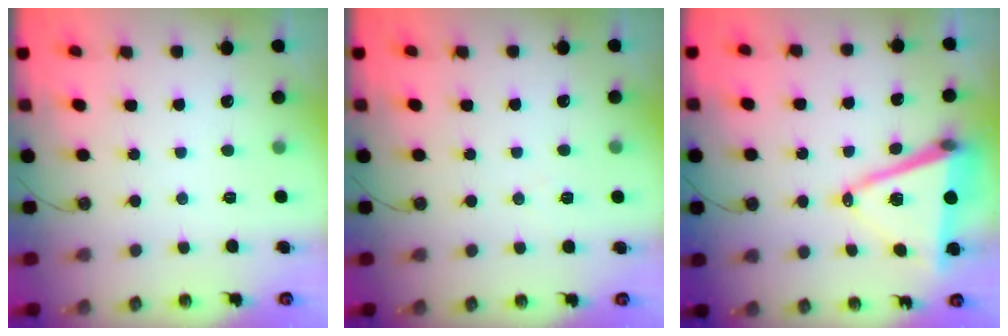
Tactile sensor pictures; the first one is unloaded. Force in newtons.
{"total": 6.0, "press": 4.0, "slide": 4.4}
{"total": 13.0, "press": 12.4, "slide": 4.1}